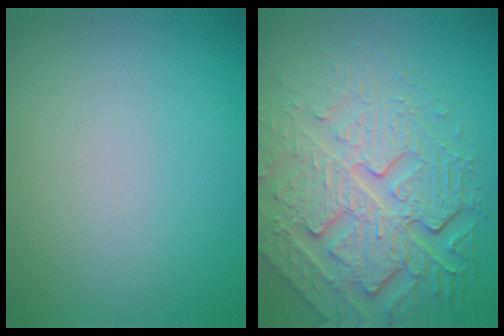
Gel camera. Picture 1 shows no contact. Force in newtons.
{"total": 8.4, "press": 5.9, "slide": 6.0}